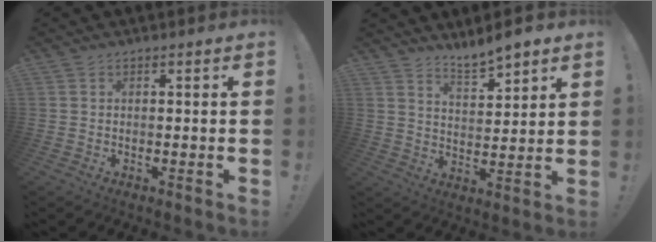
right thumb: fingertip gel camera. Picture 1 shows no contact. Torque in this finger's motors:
{"motor_torque": [0.00, 0.10, -0.07, 0.29, 0.06]}